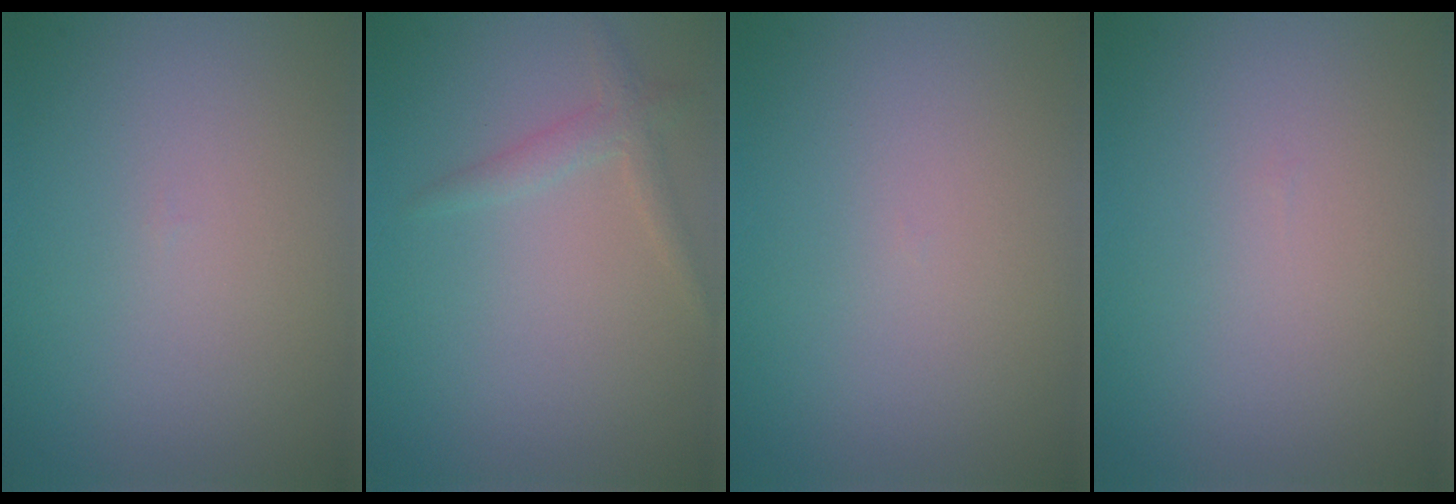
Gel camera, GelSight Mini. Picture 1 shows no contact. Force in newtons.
{"total": 1.6, "press": 1.6, "slide": 0.1}
{"total": 0.0}
{"total": 0.0}